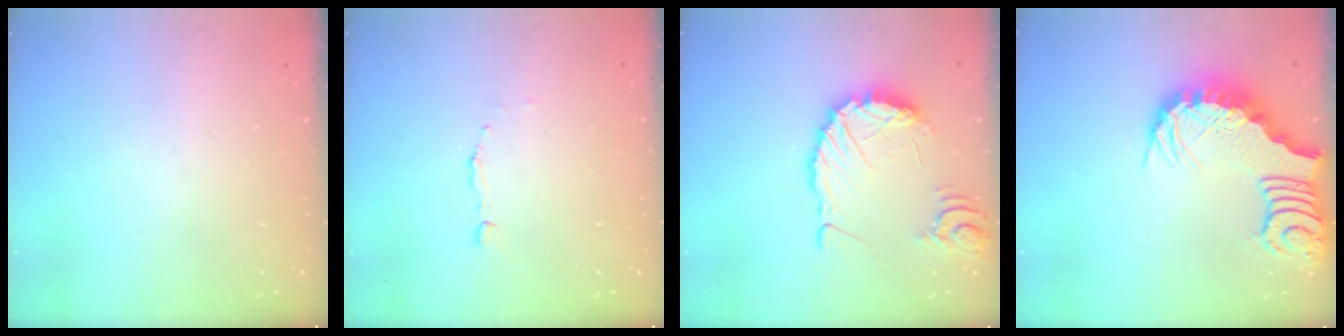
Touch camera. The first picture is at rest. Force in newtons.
{"total": 1.7, "press": 1.7, "slide": 0.2}
{"total": 10.3, "press": 10.2, "slide": 1.4}
{"total": 3.7, "press": 3.6, "slide": 0.7}